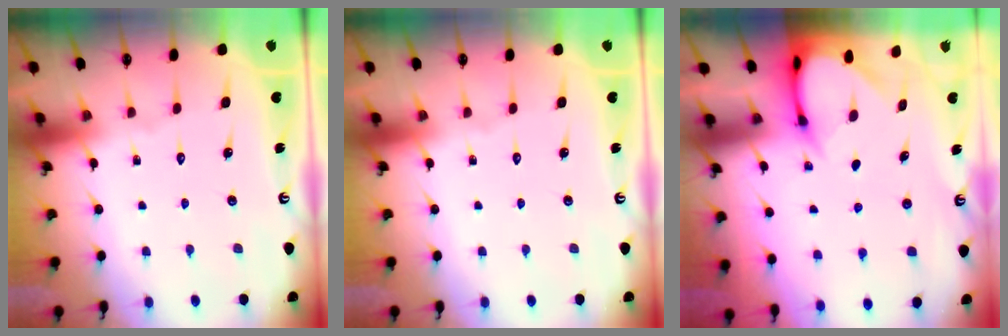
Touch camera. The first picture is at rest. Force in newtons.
{"total": 0.0}
{"total": 3.4, "press": 3.4, "slide": 0.3}